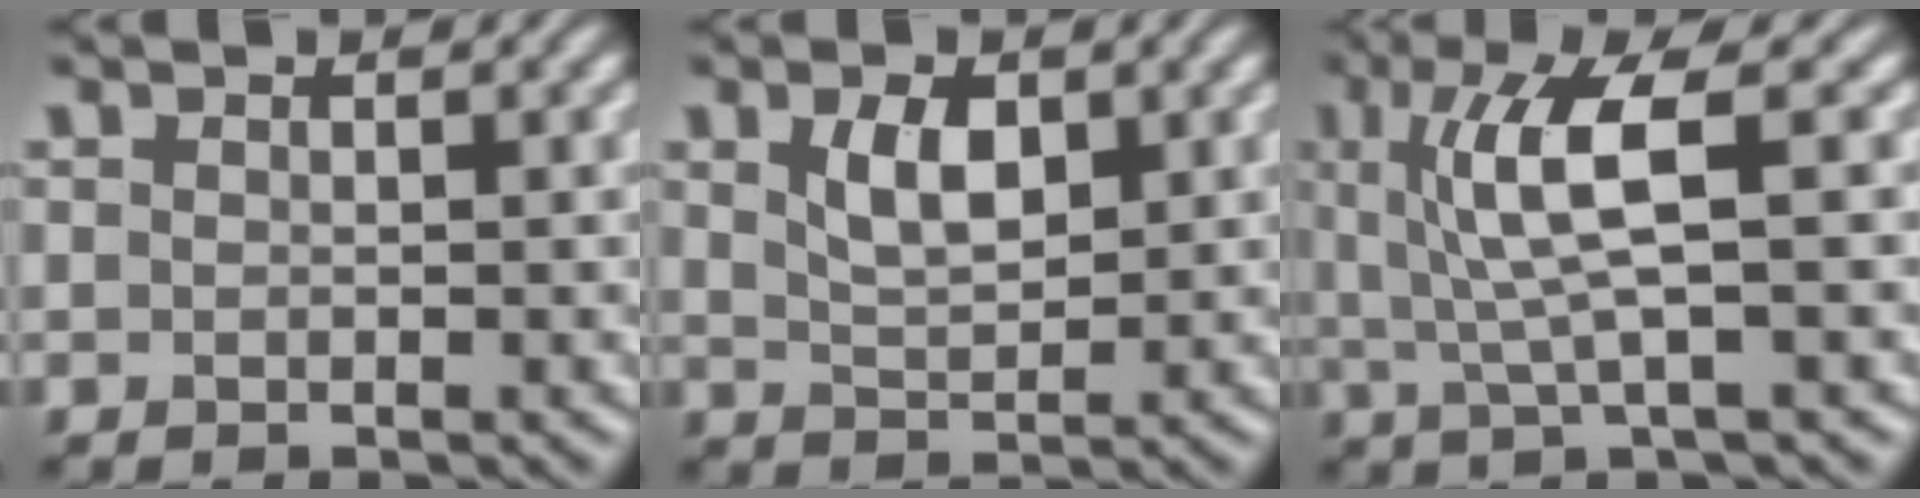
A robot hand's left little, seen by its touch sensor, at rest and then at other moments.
{"total": 3.2, "force": [1.3, 1.6, 2.5], "torque": [-0.053, -0.001, 0.029]}
{"total": 5.9, "force": [1.1, 1.1, 5.7], "torque": [-0.119, 0.002, 0.024]}